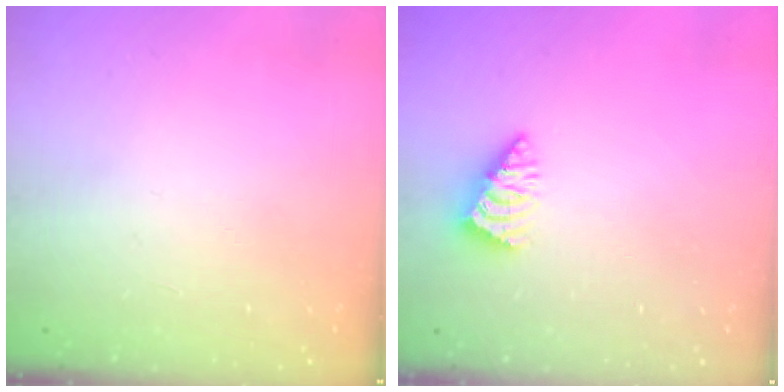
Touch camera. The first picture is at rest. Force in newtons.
{"total": 2.3, "press": 2.2, "slide": 0.4}